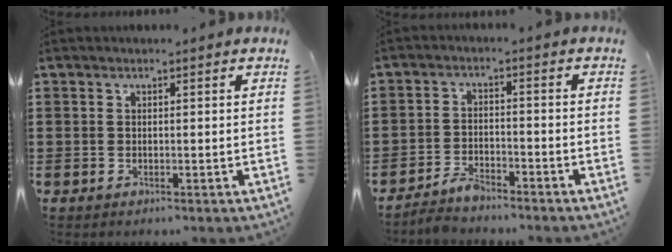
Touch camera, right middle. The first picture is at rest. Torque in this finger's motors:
{"motor_torque": [0.98, 1.01, -0.05, 0.02]}